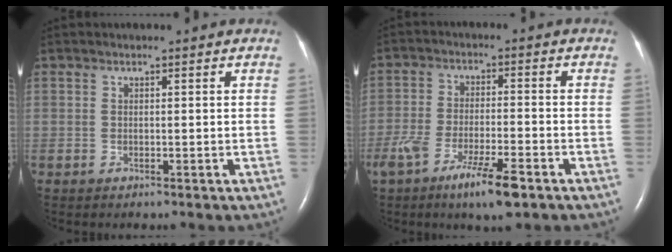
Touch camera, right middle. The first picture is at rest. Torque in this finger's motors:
{"motor_torque": [0.82, -0.73, 0.21, 0.11]}